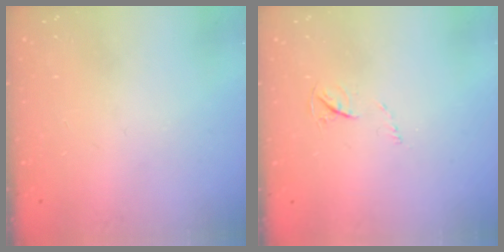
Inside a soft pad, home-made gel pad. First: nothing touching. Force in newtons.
{"total": 3.3, "press": 3.2, "slide": 0.5}